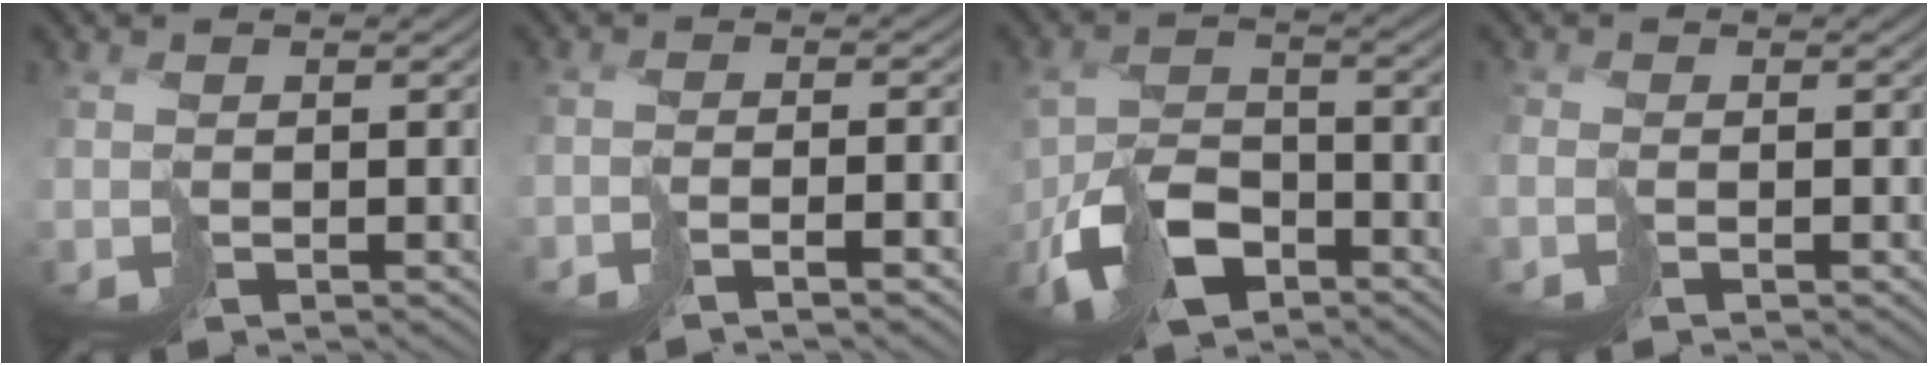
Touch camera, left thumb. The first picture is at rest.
{"total": 3.3, "force": [-2.5, -0.4, 2.1], "torque": [-0.024, 0.000, -0.047]}
{"total": 8.0, "force": [-4.7, 4.4, 4.7], "torque": [-0.103, -0.014, -0.091]}
{"total": 1.1, "force": [-1.0, 0.4, 0.0], "torque": [0.005, 0.002, -0.028]}